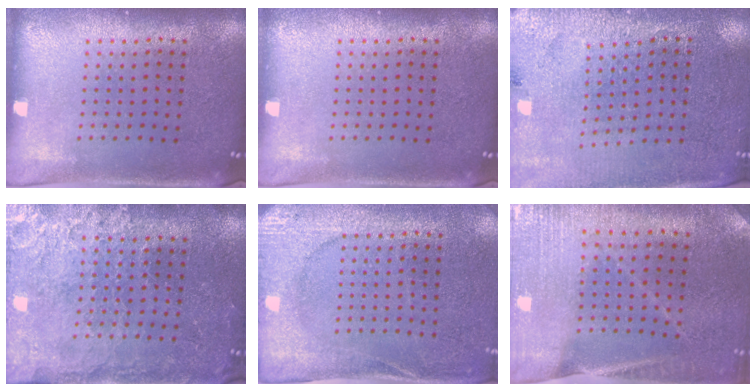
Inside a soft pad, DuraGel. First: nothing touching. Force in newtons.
{"total": 0.0}
{"total": 2.9, "press": 2.8, "slide": 0.4}
{"total": 3.2, "press": 3.1, "slide": 0.7}
{"total": 2.6, "press": 2.6, "slide": 0.4}
{"total": 0.9, "press": 0.9, "slide": 0.1}